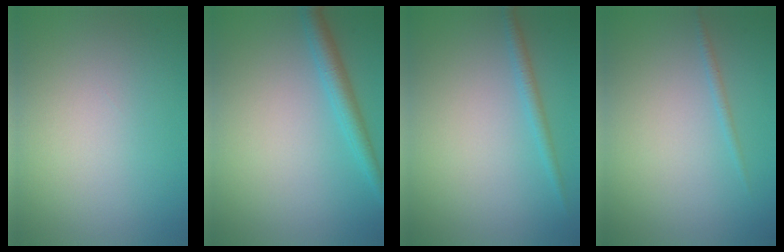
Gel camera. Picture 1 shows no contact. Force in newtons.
{"total": 2.7, "press": 2.7, "slide": 0.2}
{"total": 1.5, "press": 1.5, "slide": 0.1}
{"total": 0.7, "press": 0.7, "slide": 0.1}